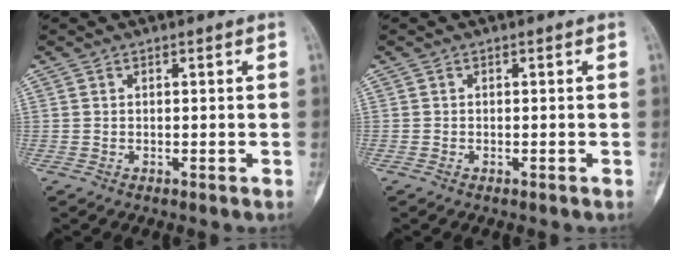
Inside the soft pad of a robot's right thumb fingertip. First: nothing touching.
{"total": 0.0}